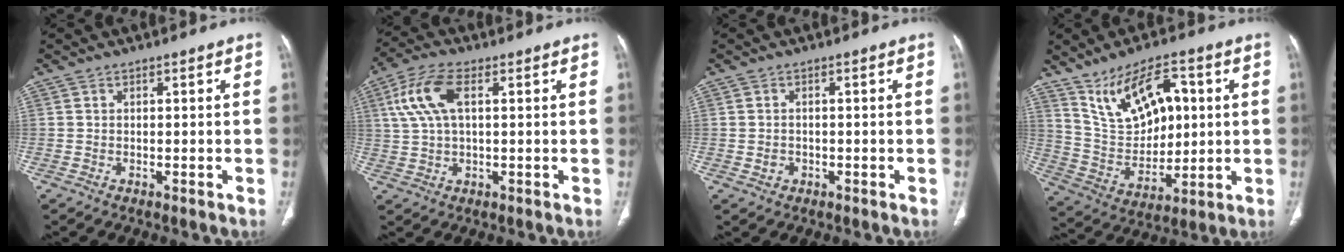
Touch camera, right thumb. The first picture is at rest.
{"total": 9.2, "force": [2.6, 4.3, 7.7], "torque": [-0.177, 0.017, 0.051]}
{"total": 1.6, "force": [-0.5, 1.3, 0.7], "torque": [-0.012, 0.006, -0.003]}
{"total": 16.1, "force": [5.6, 9.2, 11.9], "torque": [-0.171, -0.014, 0.122]}